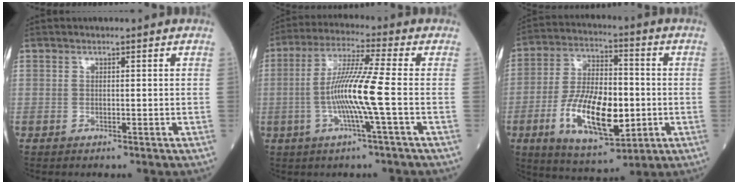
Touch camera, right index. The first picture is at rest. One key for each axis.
{"total": 10.1, "fx": -1.8, "fy": -1.0, "fz": 9.9, "tx": -0.195, "ty": -0.001, "tz": -0.040}
{"total": 15.4, "fx": -3.6, "fy": 5.9, "fz": 13.8, "tx": -0.261, "ty": -0.006, "tz": -0.061}